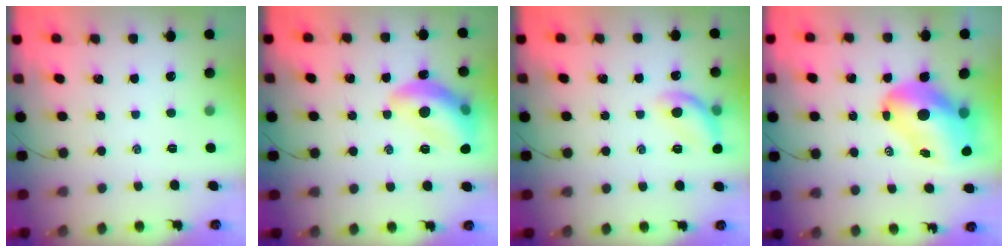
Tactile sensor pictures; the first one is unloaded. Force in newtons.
{"total": 15.1, "press": 15.0, "slide": 1.5}
{"total": 11.3, "press": 11.2, "slide": 1.6}
{"total": 14.4, "press": 13.8, "slide": 3.8}